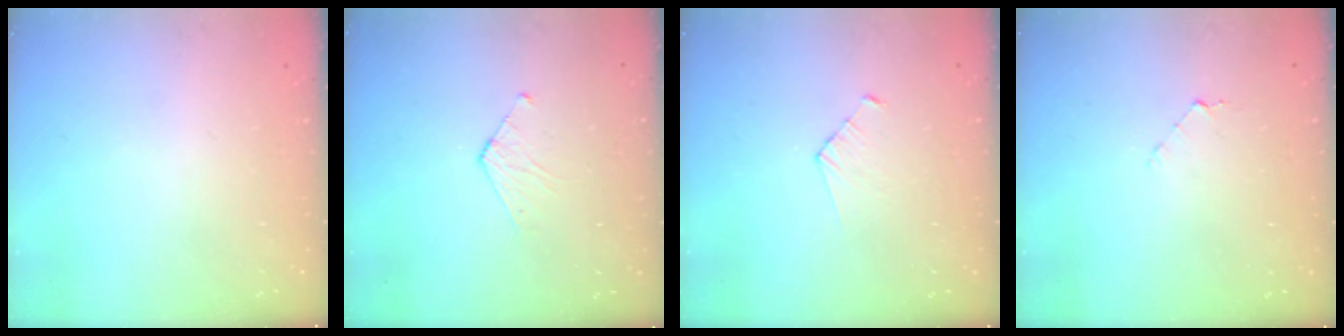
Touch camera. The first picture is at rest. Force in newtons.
{"total": 3.5, "press": 3.5, "slide": 0.3}
{"total": 2.8, "press": 2.7, "slide": 0.3}
{"total": 4.0, "press": 4.0, "slide": 0.3}